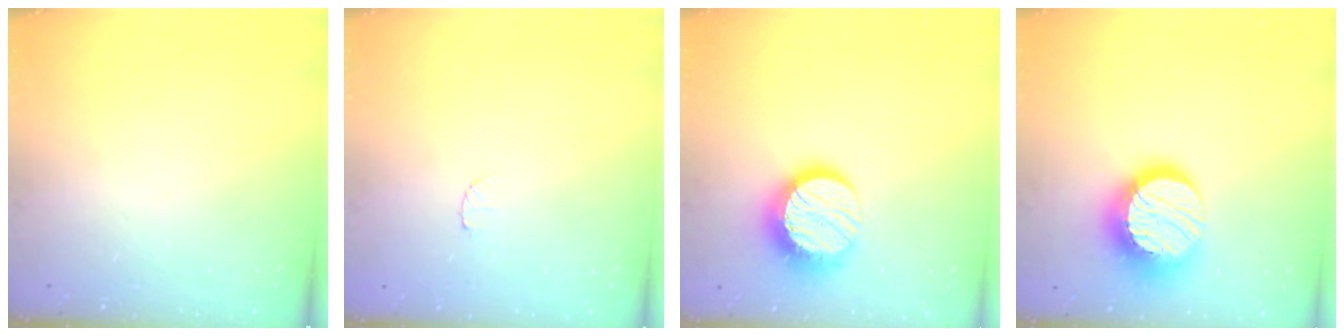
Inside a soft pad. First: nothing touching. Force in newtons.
{"total": 3.1, "press": 3.0, "slide": 0.3}
{"total": 14.3, "press": 14.3, "slide": 1.0}
{"total": 17.0, "press": 17.0, "slide": 1.3}